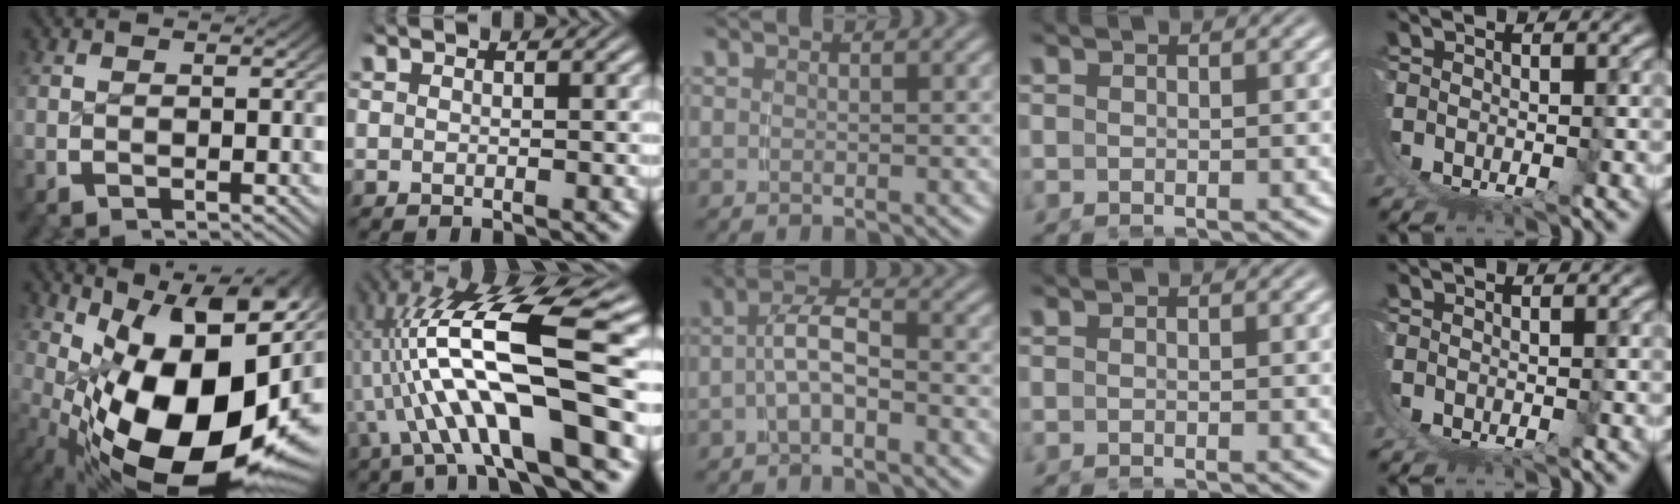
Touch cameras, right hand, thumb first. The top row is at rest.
{"thumb": {"total": 24.7, "force": [-1.5, 14.2, 20.2], "torque": [-0.320, -0.070, 0.016]}, "index": {"total": 12.3, "force": [0.2, 4.6, 11.3], "torque": [-0.208, -0.005, 0.008]}, "middle": {"total": 3.4, "force": [-1.4, 1.4, 2.8], "torque": [-0.050, 0.001, -0.027]}, "ring": {"total": 0.7, "force": [-0.5, -0.4, 0.2], "torque": [-0.002, -0.002, -0.006]}}